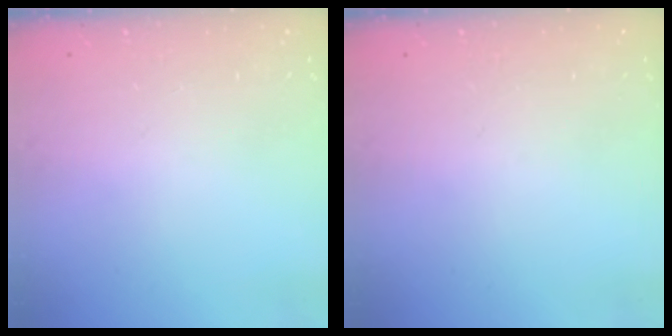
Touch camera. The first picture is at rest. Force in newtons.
{"total": 0.0}